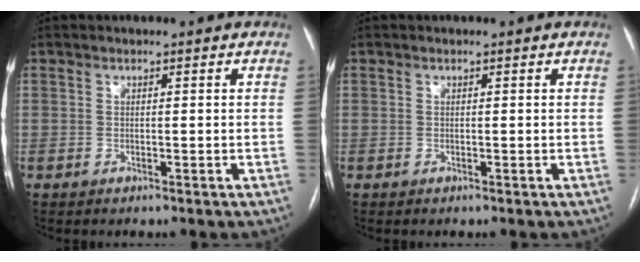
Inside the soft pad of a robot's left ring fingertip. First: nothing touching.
{"total": 0.0}